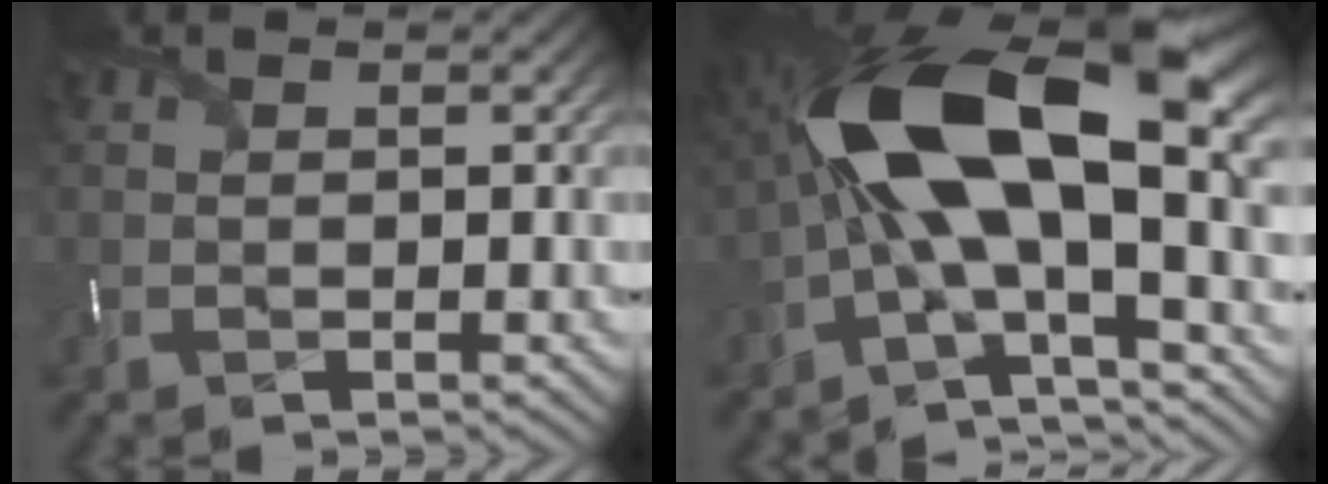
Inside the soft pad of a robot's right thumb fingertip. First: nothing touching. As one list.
[{"total": 19.3, "force": [0.7, 8.4, 17.4], "torque": [-0.316, 0.016, -0.001]}]